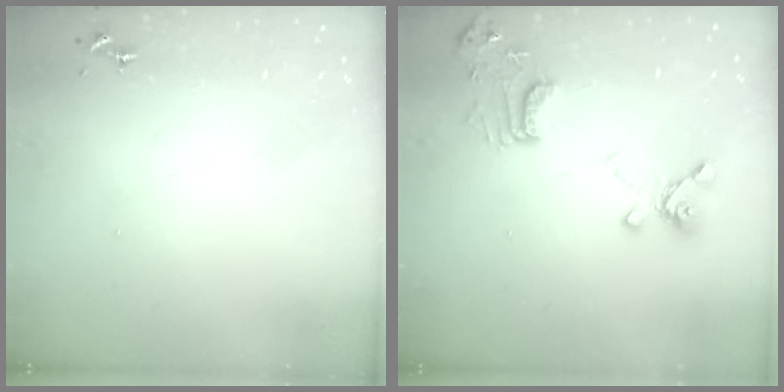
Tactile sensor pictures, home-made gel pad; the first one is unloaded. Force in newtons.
{"total": 14.3, "press": 14.2, "slide": 1.7}